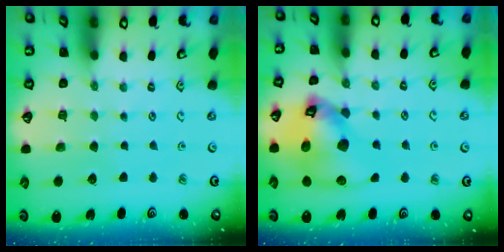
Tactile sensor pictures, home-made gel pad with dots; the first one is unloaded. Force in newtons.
{"total": 18.3, "press": 18.1, "slide": 2.5}